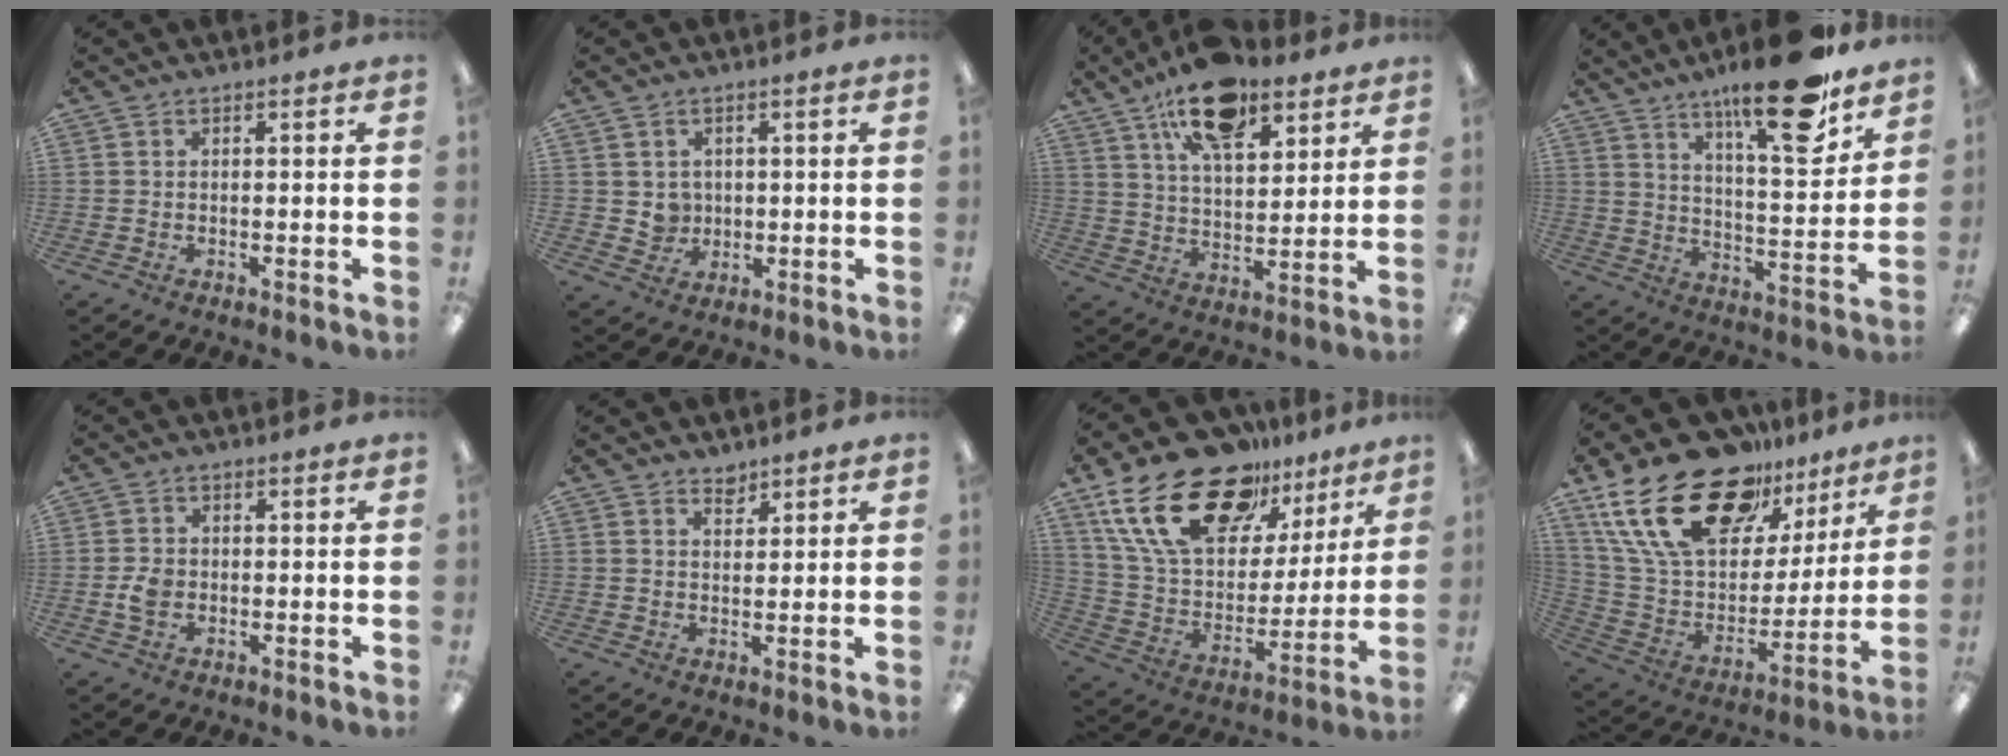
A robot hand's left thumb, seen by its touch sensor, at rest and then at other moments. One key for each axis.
{"total": 3.8, "fx": 1.3, "fy": 3.5, "fz": 0.4, "tx": -0.005, "ty": -0.003, "tz": 0.023}
{"total": 16.8, "fx": 11.1, "fy": 7.7, "fz": 9.9, "tx": -0.163, "ty": -0.048, "tz": 0.192}
{"total": 19.6, "fx": 14.3, "fy": 4.4, "fz": 12.7, "tx": -0.192, "ty": -0.090, "tz": 0.225}
{"total": 3.4, "fx": -0.5, "fy": 2.5, "fz": 2.2, "tx": -0.048, "ty": 0.002, "tz": -0.011}
{"total": 2.4, "fx": 2.3, "fy": 0.8, "fz": 0.3, "tx": 0.007, "ty": -0.017, "tz": 0.040}
{"total": 25.1, "fx": 16.1, "fy": 13.1, "fz": 14.1, "tx": -0.267, "ty": -0.092, "tz": 0.285}
{"total": 26.8, "fx": 17.0, "fy": 14.2, "fz": 15.1, "tx": -0.285, "ty": -0.096, "tz": 0.310}